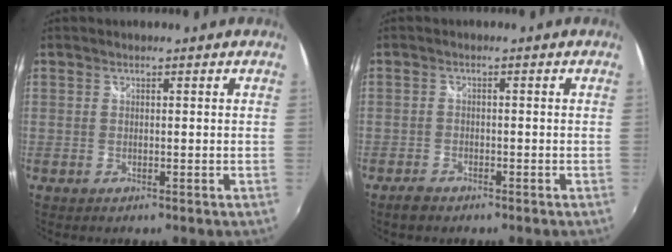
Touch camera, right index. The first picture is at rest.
{"total": 2.6, "force": [-2.1, 1.3, 0.9], "torque": [-0.027, -0.001, -0.039]}